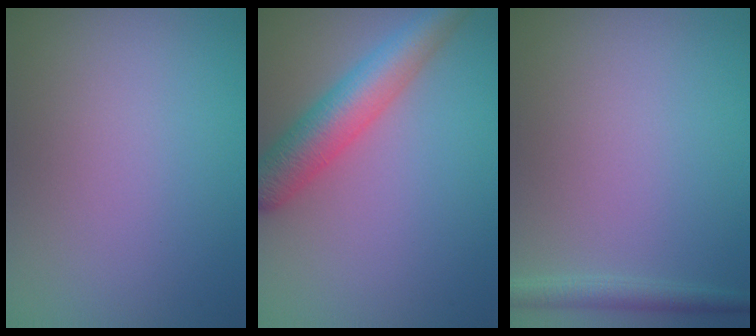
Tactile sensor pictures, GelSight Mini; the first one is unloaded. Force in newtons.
{"total": 5.4, "press": 5.4, "slide": 0.2}
{"total": 1.7, "press": 1.7, "slide": 0.1}